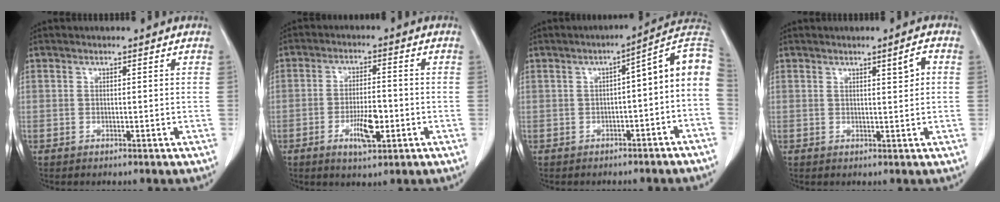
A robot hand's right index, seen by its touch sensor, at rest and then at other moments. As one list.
[{"total": 6.1, "force": [-2.2, 1.8, 5.4], "torque": [-0.100, -0.002, -0.031]}, {"total": 10.1, "force": [-1.6, 2.2, 9.8], "torque": [-0.125, 0.036, -0.023]}, {"total": 2.7, "force": [0.8, 0.3, 2.5], "torque": [-0.036, 0.000, 0.013]}]